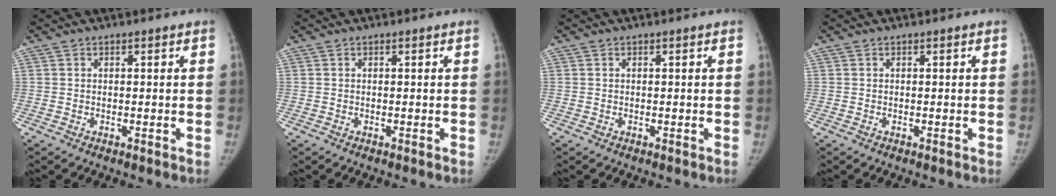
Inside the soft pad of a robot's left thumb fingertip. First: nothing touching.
{"total": 0.0}
{"total": 0.0}
{"total": 0.0}